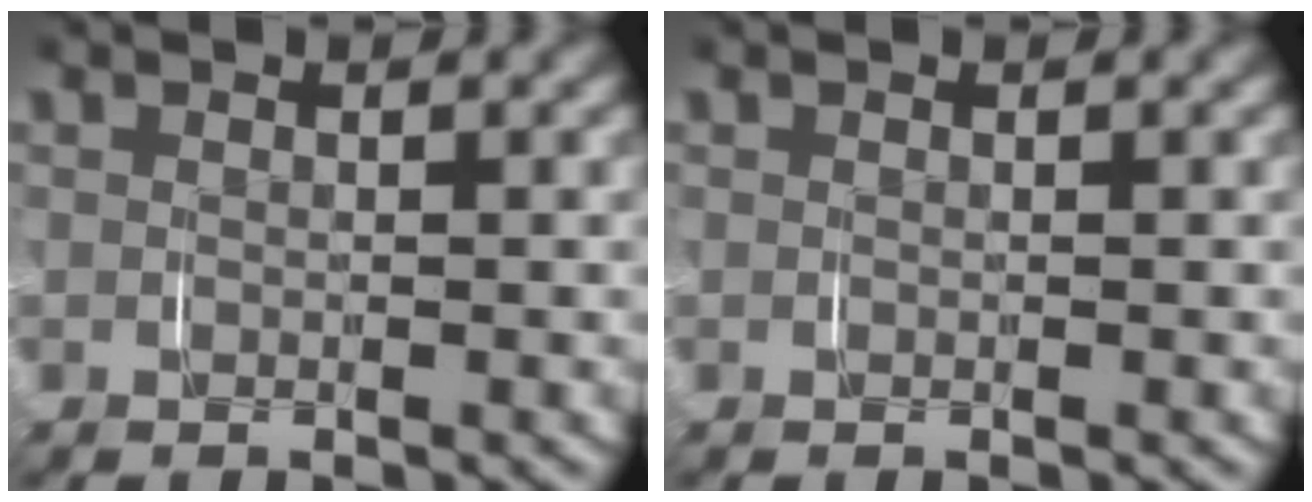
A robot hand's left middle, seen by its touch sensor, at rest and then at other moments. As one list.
[{"total": 0.0}]